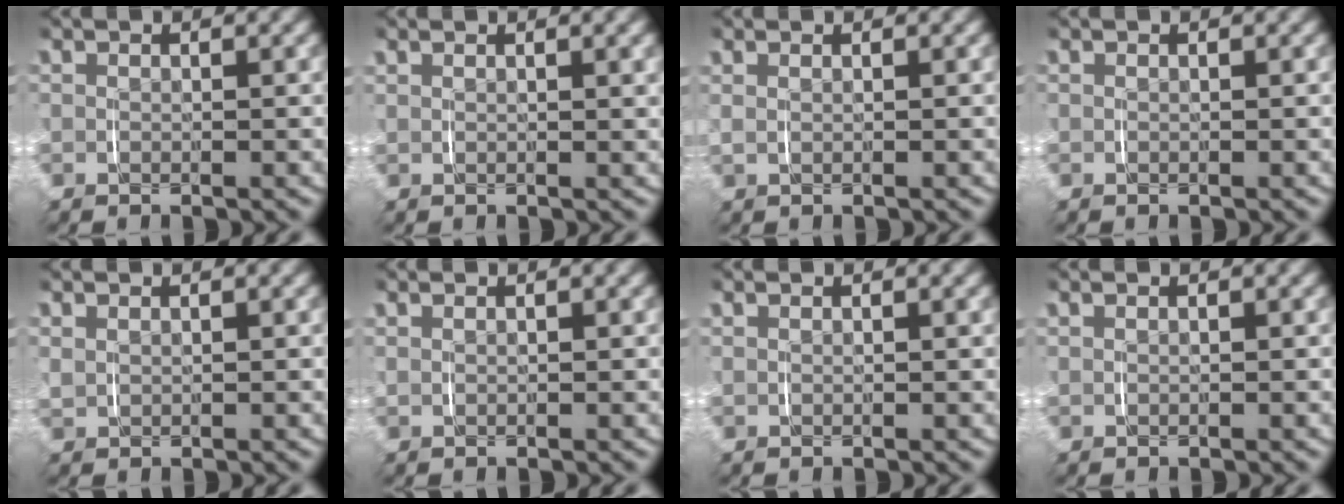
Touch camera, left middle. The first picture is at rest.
{"total": 1.6, "force": [1.0, 0.1, 1.2], "torque": [-0.016, 0.008, 0.016]}
{"total": 1.3, "force": [0.7, 0.6, 0.9], "torque": [-0.023, 0.004, 0.013]}
{"total": 0.0}
{"total": 1.1, "force": [0.7, 0.6, 0.5], "torque": [-0.016, 0.002, 0.017]}
{"total": 1.0, "force": [0.7, 0.3, 0.7], "torque": [-0.012, 0.005, 0.012]}
{"total": 0.9, "force": [0.7, 0.1, 0.6], "torque": [-0.010, 0.006, 0.011]}
{"total": 0.6, "force": [0.4, 0.2, 0.4], "torque": [-0.008, 0.003, 0.009]}